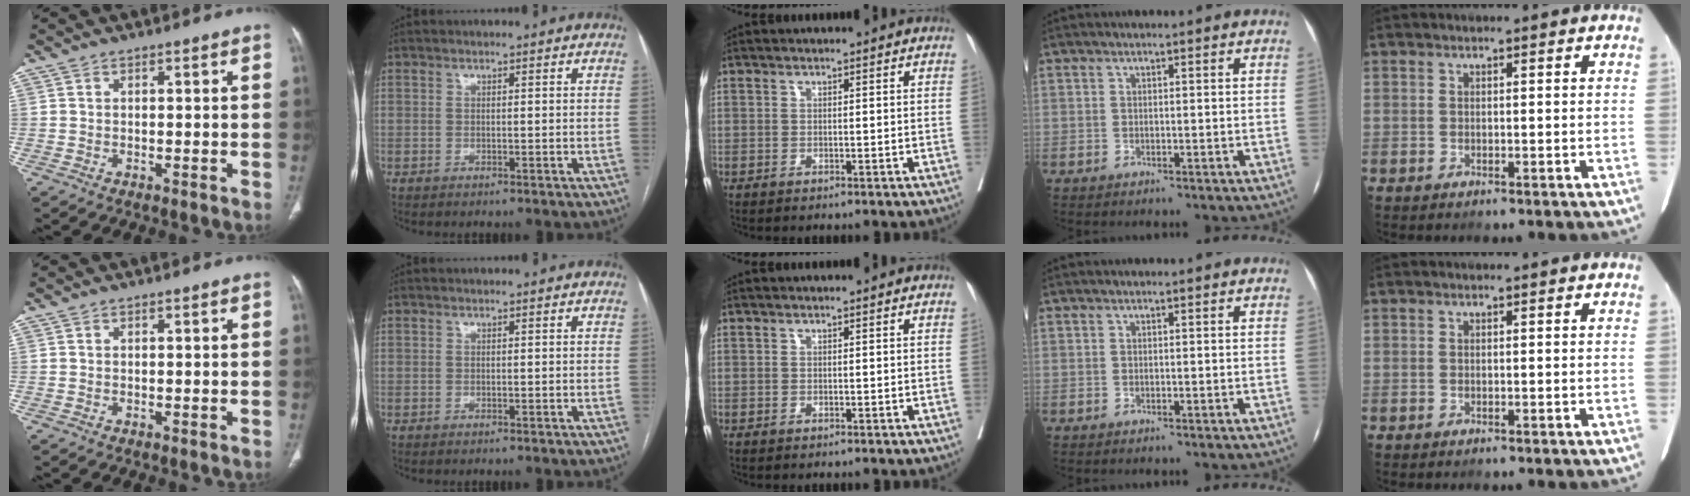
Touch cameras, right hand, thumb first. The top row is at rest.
{}